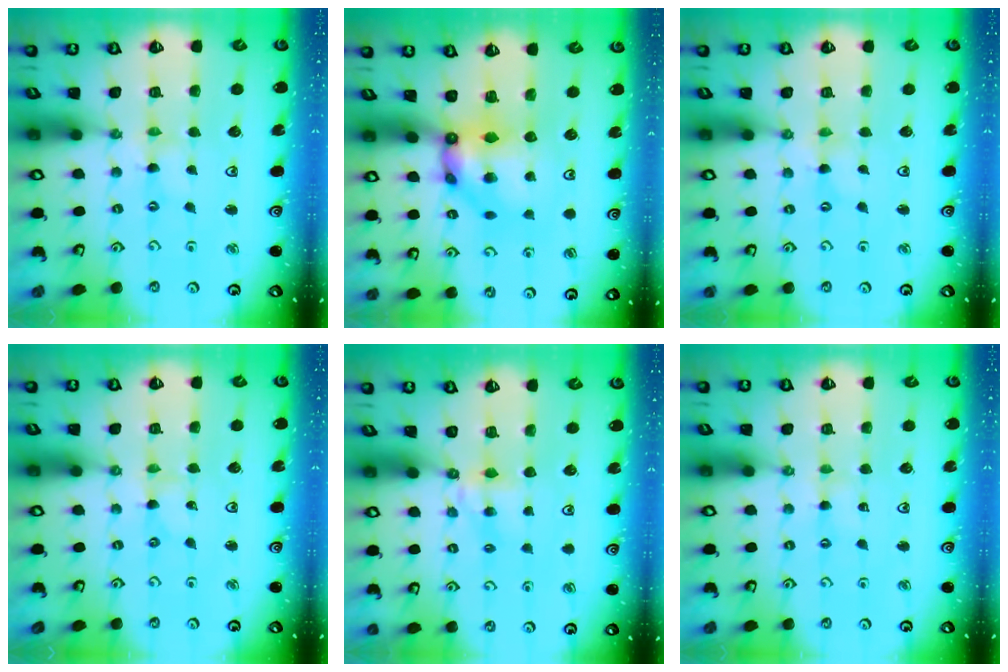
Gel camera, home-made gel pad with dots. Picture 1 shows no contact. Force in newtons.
{"total": 8.7, "press": 8.7, "slide": 0.6}
{"total": 0.0}
{"total": 0.0}
{"total": 4.3, "press": 4.3, "slide": 0.4}
{"total": 1.5, "press": 1.5, "slide": 0.3}